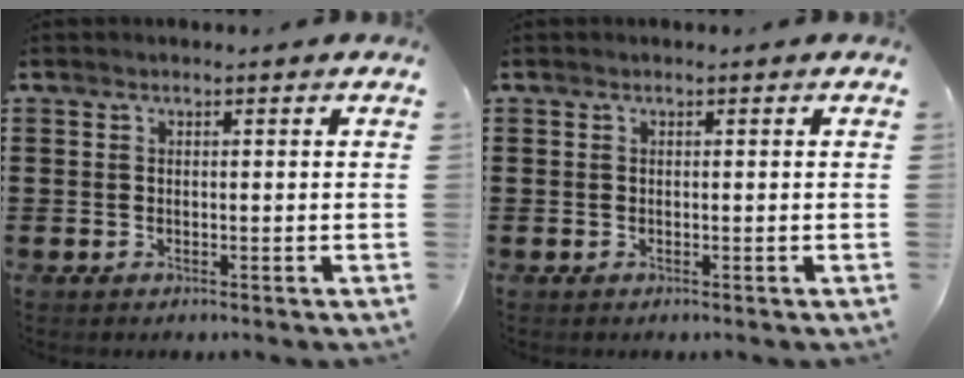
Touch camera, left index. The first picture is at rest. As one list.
[{"total": 0.0}]